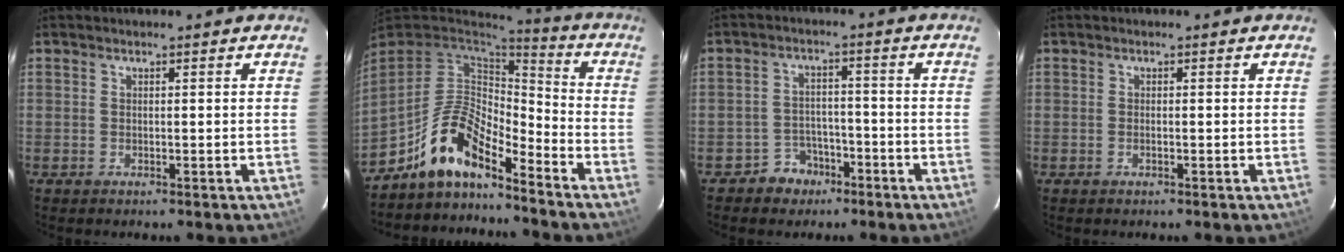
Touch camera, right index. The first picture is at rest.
{"total": 12.4, "force": [-9.6, 4.1, 6.7], "torque": [-0.140, 0.011, -0.188]}
{"total": 5.5, "force": [-3.8, 3.9, 0.6], "torque": [-0.021, 0.019, -0.054]}
{"total": 0.7, "force": [-0.2, 0.2, 0.6], "torque": [-0.012, 0.001, -0.004]}